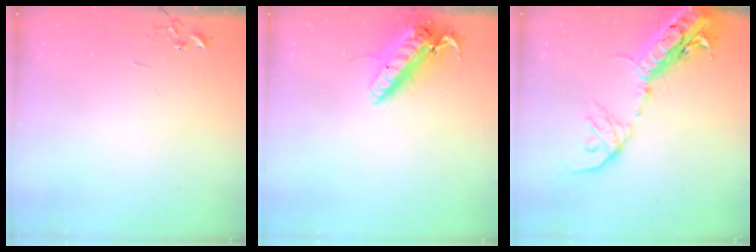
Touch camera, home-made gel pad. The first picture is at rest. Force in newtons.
{"total": 18.3, "press": 18.0, "slide": 3.3}
{"total": 23.9, "press": 23.3, "slide": 5.5}